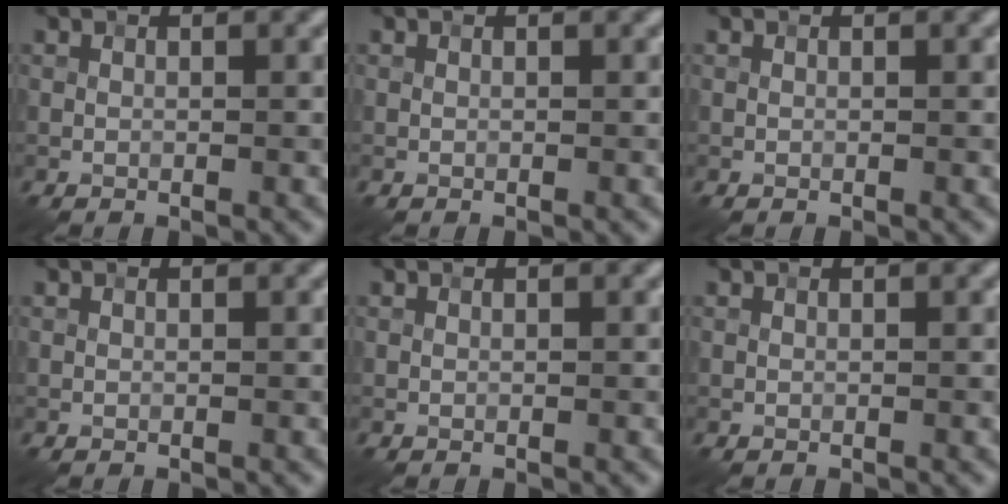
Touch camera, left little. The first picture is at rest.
{"total": 0.0}
{"total": 0.0}
{"total": 0.0}
{"total": 0.0}
{"total": 0.0}